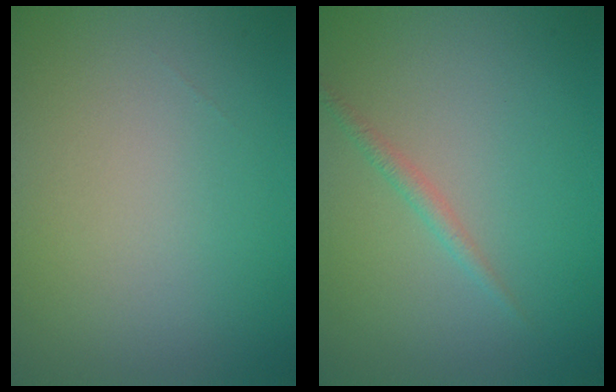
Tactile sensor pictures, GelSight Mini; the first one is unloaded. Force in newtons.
{"total": 1.1, "press": 1.1, "slide": 0.0}